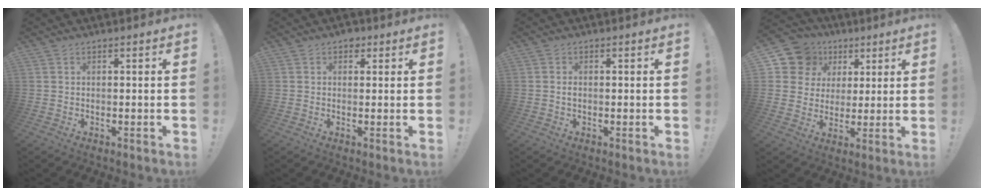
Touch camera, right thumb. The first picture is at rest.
{"total": 2.5, "force": [1.0, 1.9, 1.3], "torque": [-0.004, -0.004, 0.015]}
{"total": 0.7, "force": [-0.3, 0.5, 0.5], "torque": [-0.016, 0.005, -0.004]}
{"total": 11.7, "force": [5.5, 9.8, 3.2], "torque": [-0.056, -0.031, 0.115]}